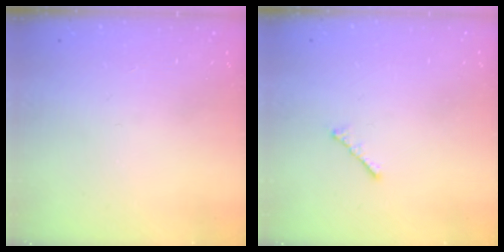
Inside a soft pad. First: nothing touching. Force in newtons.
{"total": 1.7, "press": 1.6, "slide": 0.5}